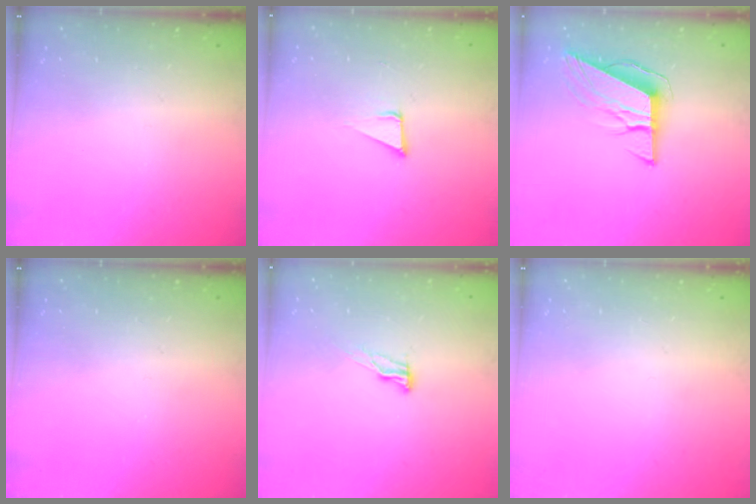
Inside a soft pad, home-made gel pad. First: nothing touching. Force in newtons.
{"total": 3.7, "press": 3.1, "slide": 2.1}
{"total": 10.0, "press": 9.7, "slide": 2.5}
{"total": 0.0}
{"total": 6.5, "press": 6.5, "slide": 0.7}
{"total": 0.0}